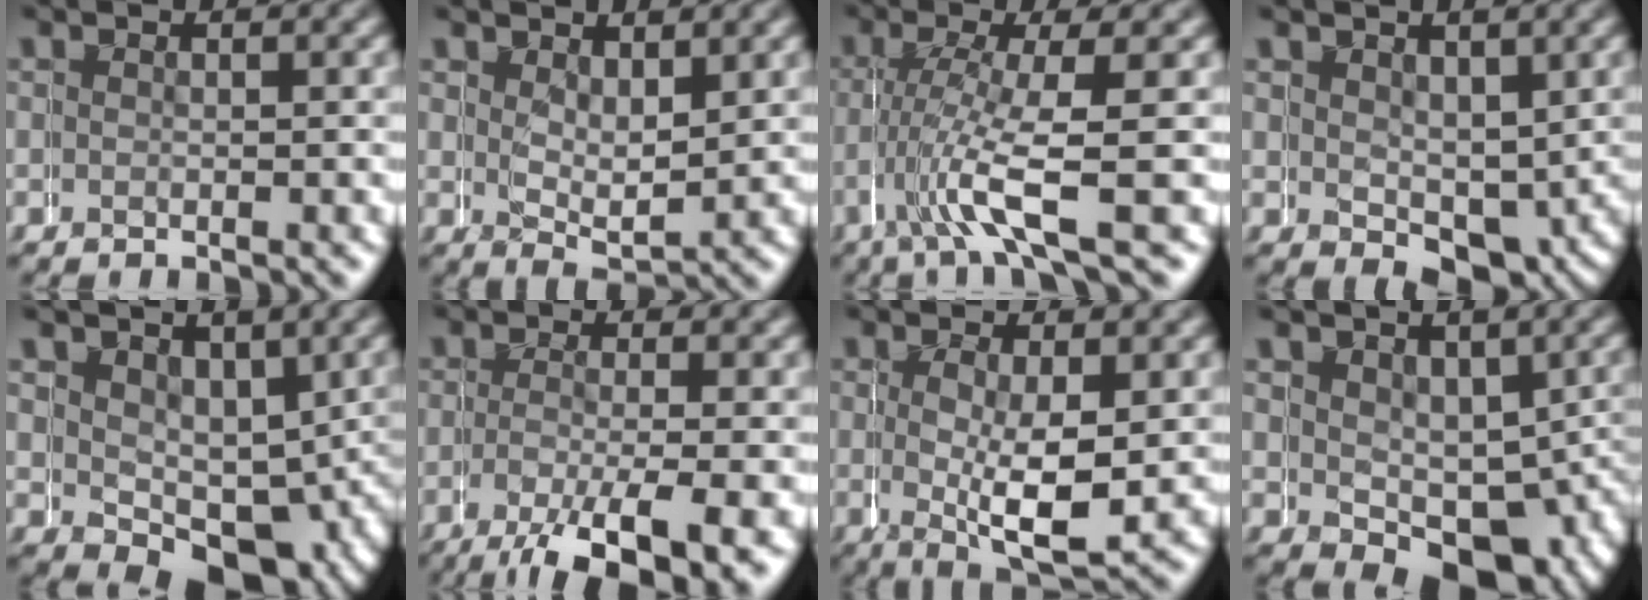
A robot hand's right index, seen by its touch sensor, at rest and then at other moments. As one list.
[{"total": 2.9, "force": [2.5, 1.0, 0.9], "torque": [-0.013, -0.007, 0.044]}, {"total": 4.1, "force": [-1.4, 0.5, 3.8], "torque": [-0.091, -0.014, -0.017]}, {"total": 3.4, "force": [0.8, 2.5, 2.2], "torque": [-0.021, -0.017, 0.021]}, {"total": 4.2, "force": [0.3, 3.3, 2.6], "torque": [-0.030, -0.022, 0.015]}, {"total": 4.6, "force": [-2.8, 1.0, 3.5], "torque": [-0.069, -0.025, -0.032]}, {"total": 4.0, "force": [0.3, 1.2, 3.8], "torque": [-0.066, -0.009, 0.012]}, {"total": 6.5, "force": [-0.8, 4.5, 4.6], "torque": [-0.052, -0.021, 0.000]}]